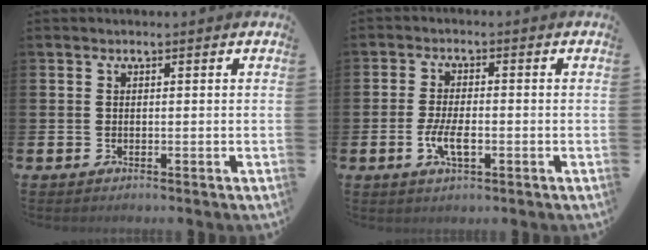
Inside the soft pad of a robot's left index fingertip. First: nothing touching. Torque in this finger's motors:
{"motor_torque": [1.15, 0.44, 0.22, 0.06]}